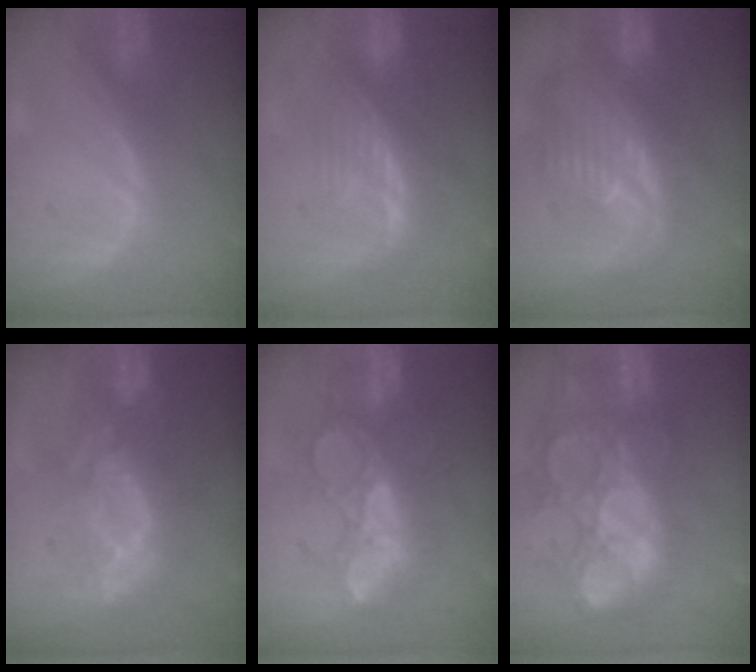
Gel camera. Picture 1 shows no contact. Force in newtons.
{"total": 8.3, "press": 7.5, "slide": 3.7}
{"total": 12.2, "press": 10.5, "slide": 6.2}
{"total": 9.0, "press": 8.9, "slide": 1.7}
{"total": 10.1, "press": 9.2, "slide": 4.3}
{"total": 13.8, "press": 12.5, "slide": 5.8}